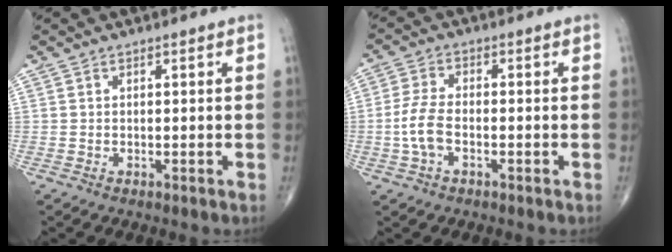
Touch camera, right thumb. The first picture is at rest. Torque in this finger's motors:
{"motor_torque": [0.09, 0.01, 0.73, -0.16, 0.21]}